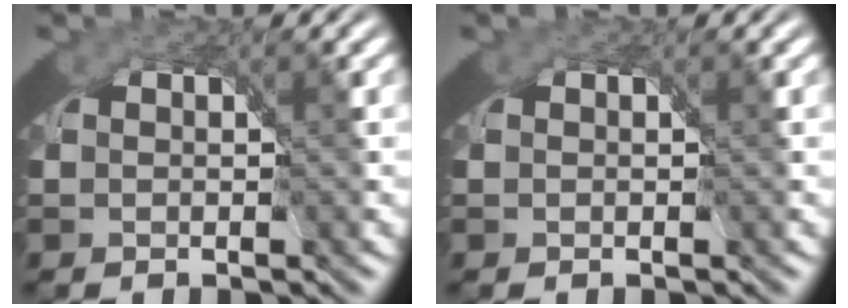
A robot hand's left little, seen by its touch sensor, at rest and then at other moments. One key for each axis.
{"total": 0.0}